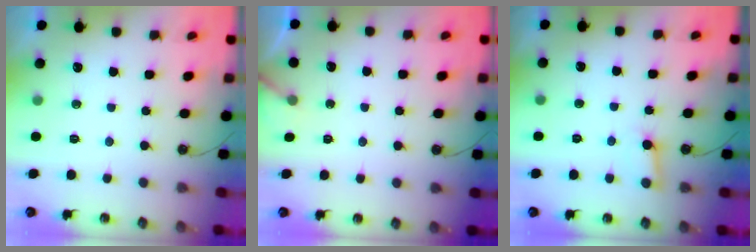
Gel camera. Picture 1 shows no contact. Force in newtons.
{"total": 3.1, "press": 3.1, "slide": 0.2}
{"total": 4.0, "press": 3.9, "slide": 0.4}